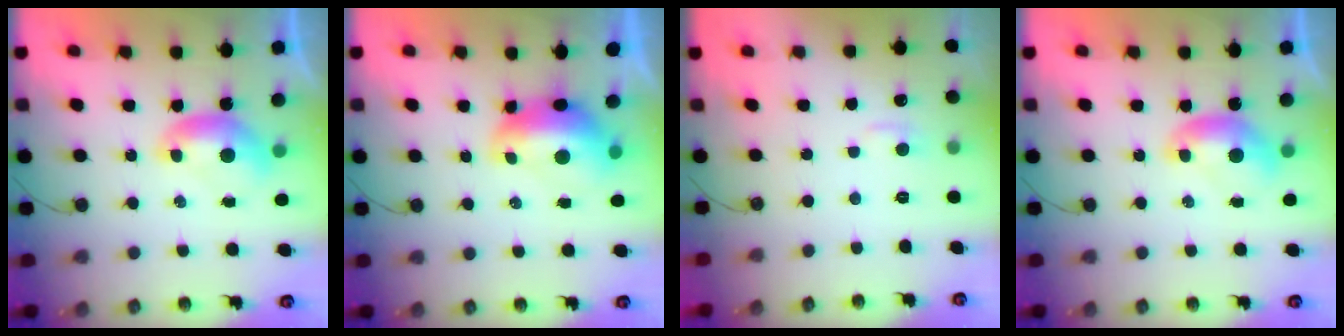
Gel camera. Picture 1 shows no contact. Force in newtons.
{"total": 2.9, "press": 2.8, "slide": 0.7}
{"total": 2.2, "press": 2.1, "slide": 0.6}
{"total": 0.0}